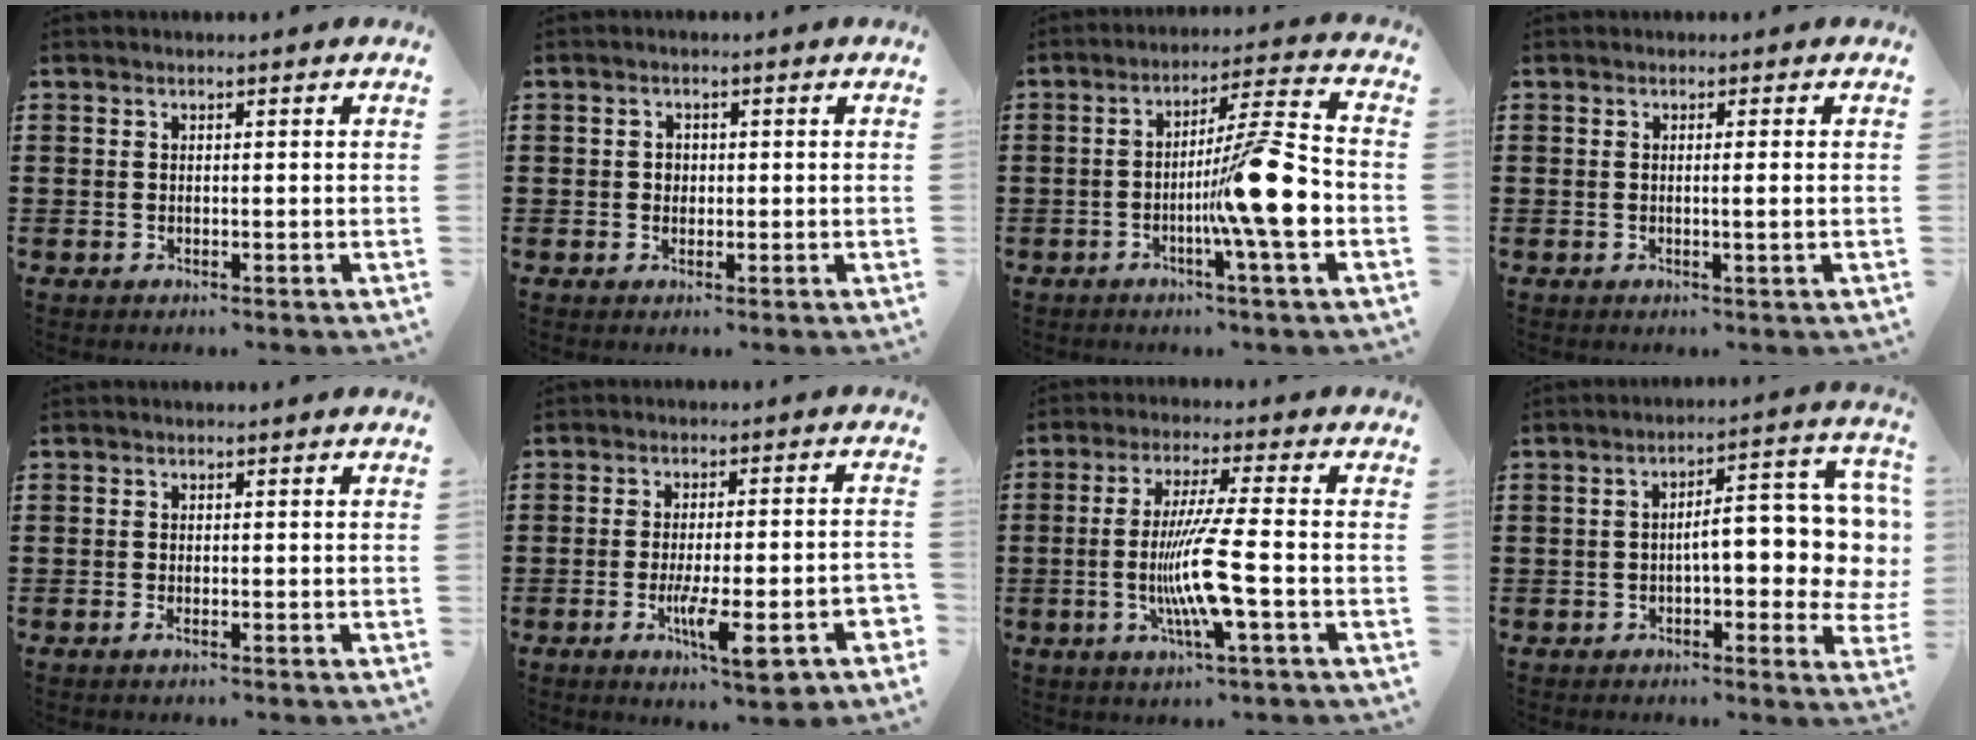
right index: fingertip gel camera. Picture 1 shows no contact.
{"total": 1.3, "force": [0.0, 1.1, 0.6], "torque": [-0.015, 0.004, 0.000]}
{"total": 12.6, "force": [-2.7, 0.6, 12.3], "torque": [-0.187, -0.014, -0.055]}
{"total": 1.5, "force": [0.0, -0.5, 1.4], "torque": [-0.023, -0.007, -0.003]}
{"total": 0.6, "force": [-0.3, 0.1, 0.5], "torque": [-0.010, -0.004, -0.004]}
{"total": 9.3, "force": [-3.5, 1.5, 8.5], "torque": [-0.146, -0.006, -0.058]}
{"total": 9.6, "force": [-2.3, 0.2, 9.3], "torque": [-0.184, -0.018, -0.049]}
{"total": 9.6, "force": [0.4, 3.4, 9.0], "torque": [-0.122, -0.017, 0.000]}